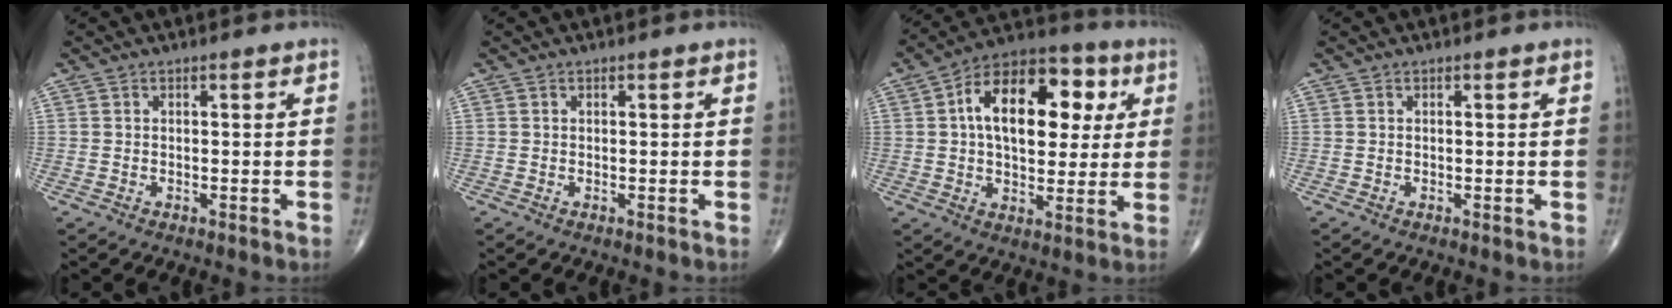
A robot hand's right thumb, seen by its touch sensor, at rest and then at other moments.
{"total": 0.0}
{"total": 19.2, "force": [4.3, 11.3, 15.0], "torque": [-0.190, 0.016, 0.058]}
{"total": 0.0}